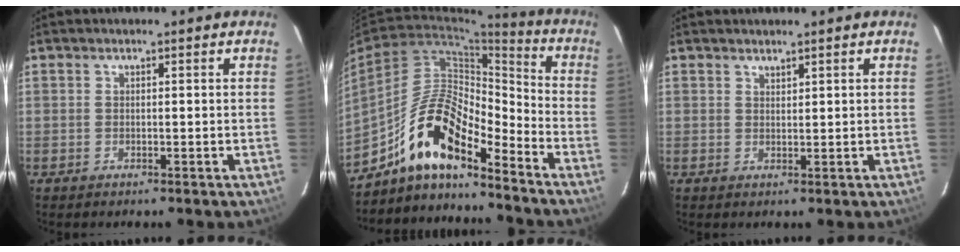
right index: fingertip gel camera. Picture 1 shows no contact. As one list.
[{"total": 14.7, "force": [-10.8, 4.2, 9.0], "torque": [-0.165, 0.017, -0.203]}, {"total": 0.9, "force": [0.9, 0.2, 0.1], "torque": [-0.002, 0.000, 0.018]}]